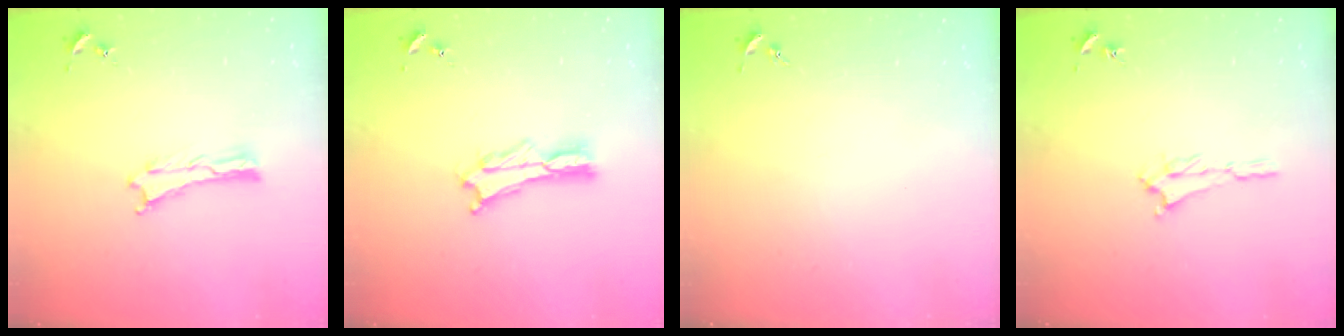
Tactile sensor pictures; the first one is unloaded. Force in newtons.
{"total": 2.0, "press": 2.0, "slide": 0.3}
{"total": 0.0}
{"total": 1.2, "press": 1.1, "slide": 0.5}